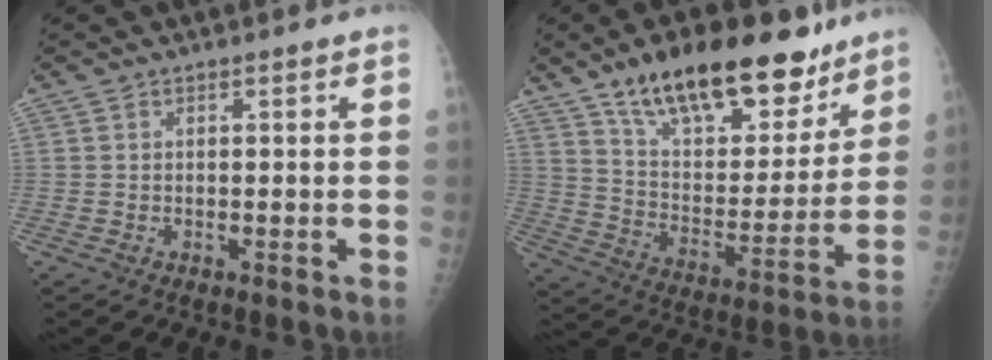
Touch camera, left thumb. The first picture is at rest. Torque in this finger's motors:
{"motor_torque": [1.03, 1.01, 1.37, -1.40, 0.28]}